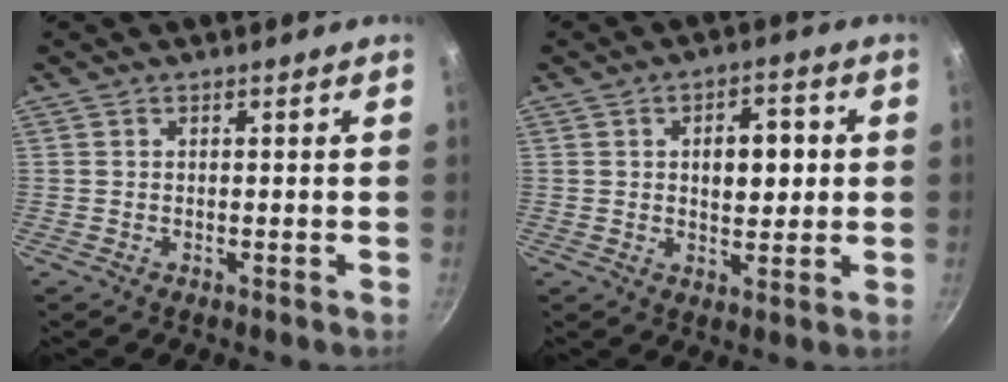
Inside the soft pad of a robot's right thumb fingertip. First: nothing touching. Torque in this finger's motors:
{"motor_torque": [-0.08, 0.19, 0.31, 0.13, 0.08]}